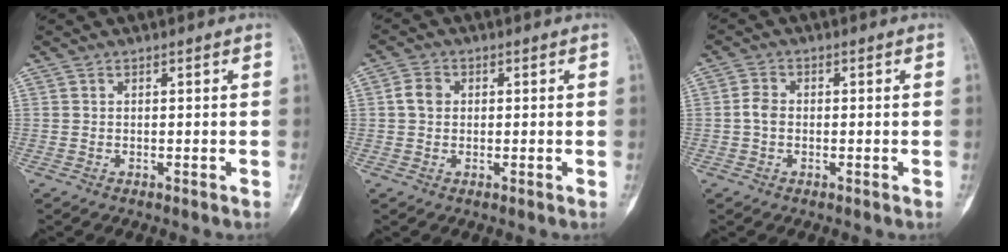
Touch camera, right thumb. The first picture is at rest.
{"total": 3.2, "force": [0.4, 2.6, 1.8], "torque": [-0.028, 0.007, 0.004]}
{"total": 2.6, "force": [-0.3, 2.0, 1.7], "torque": [-0.028, 0.008, -0.013]}